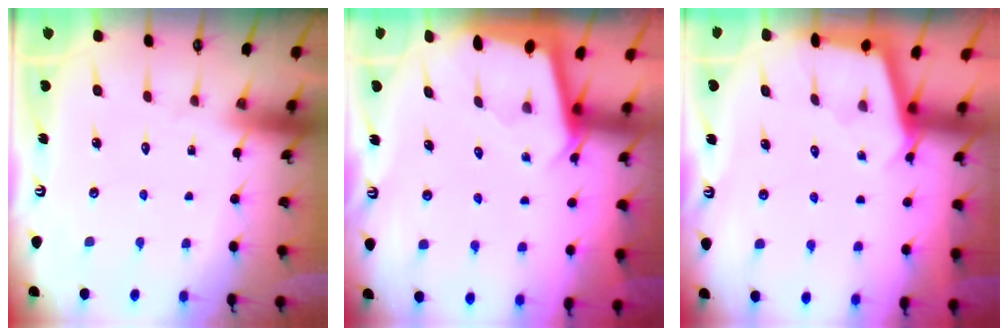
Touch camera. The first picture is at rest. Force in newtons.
{"total": 2.0, "press": 2.0, "slide": 0.2}
{"total": 2.3, "press": 2.3, "slide": 0.1}